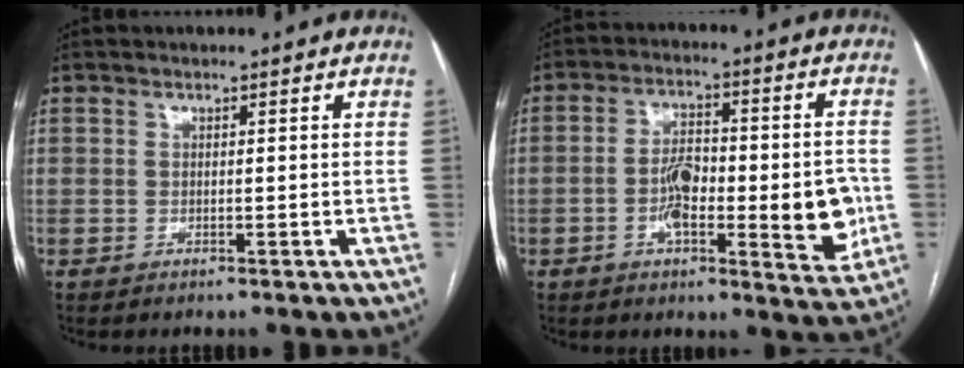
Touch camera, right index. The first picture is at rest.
{"total": 13.9, "force": [-2.5, 4.4, 12.9], "torque": [-0.184, 0.010, -0.034]}